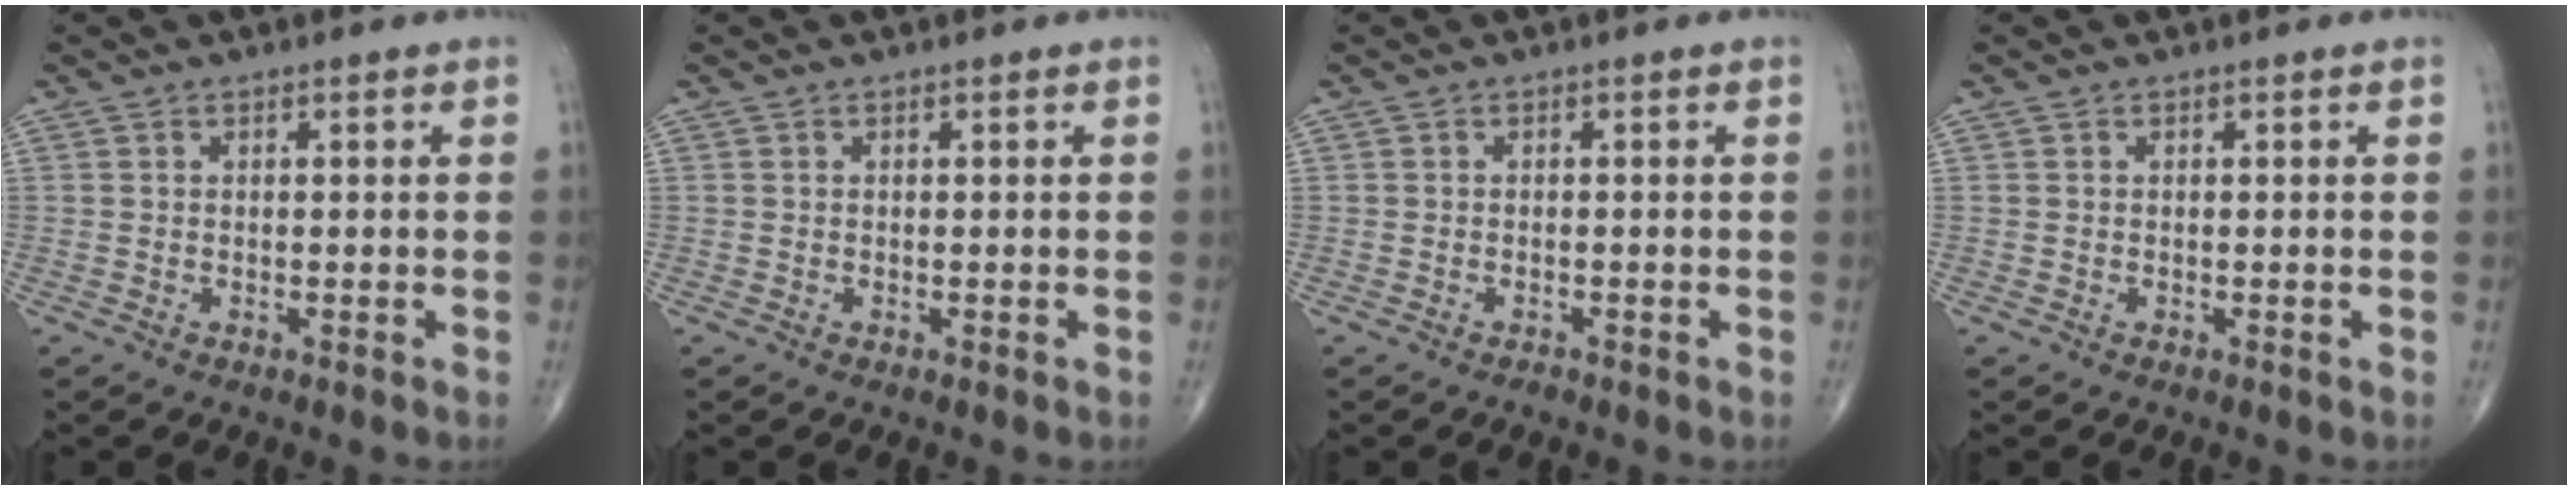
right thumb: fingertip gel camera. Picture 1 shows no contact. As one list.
[{"total": 0.0}, {"total": 0.8, "force": [-0.6, 0.3, 0.3], "torque": [-0.009, 0.004, -0.010]}, {"total": 0.0}]